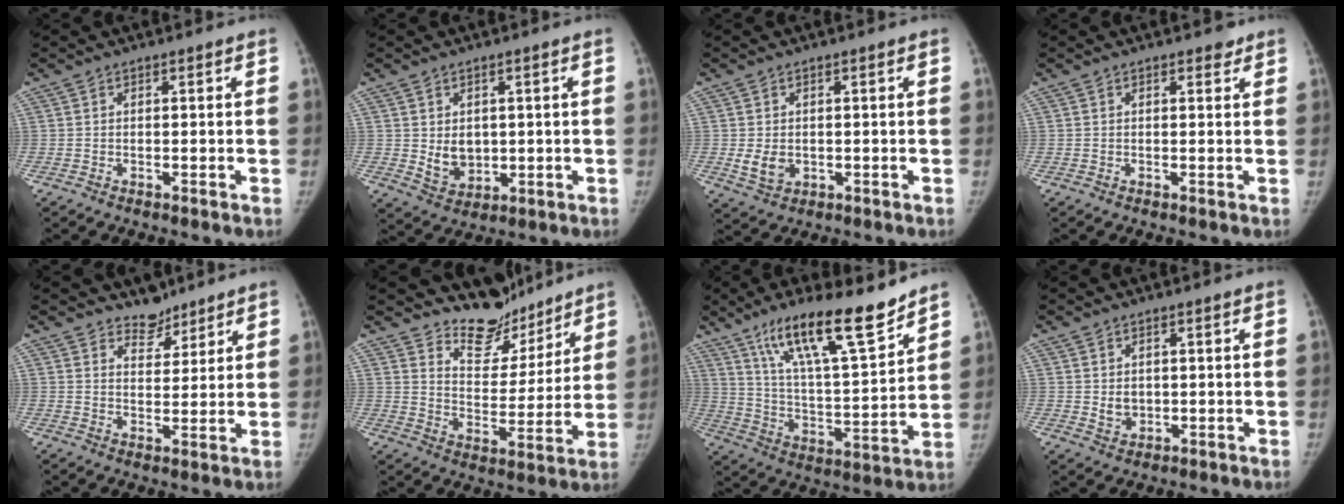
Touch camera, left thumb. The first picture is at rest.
{"total": 5.7, "force": [0.4, 4.5, 3.4], "torque": [-0.033, -0.012, 0.024]}
{"total": 4.0, "force": [-0.3, 3.1, 2.5], "torque": [-0.035, -0.006, 0.005]}
{"total": 1.3, "force": [0.9, 0.7, 0.5], "torque": [0.002, -0.005, 0.008]}
{"total": 4.7, "force": [4.0, 2.5, 0.4], "torque": [0.025, -0.031, 0.065]}
{"total": 11.5, "force": [10.3, 5.0, 1.6], "torque": [0.026, -0.093, 0.171]}
{"total": 19.6, "force": [13.8, 4.2, 13.3], "torque": [-0.197, -0.072, 0.241]}
{"total": 3.0, "force": [0.2, 2.5, 1.7], "torque": [-0.017, -0.005, 0.013]}